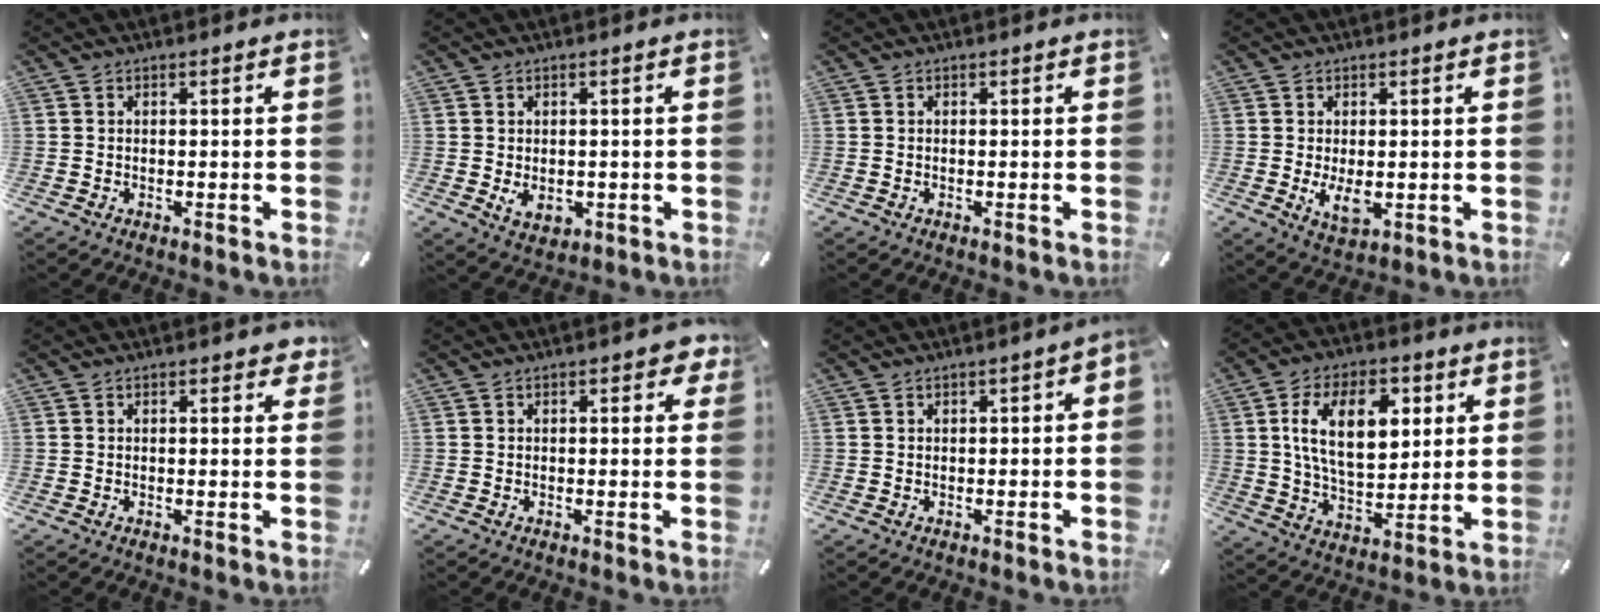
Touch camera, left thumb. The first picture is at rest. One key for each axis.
{"total": 3.7, "fx": -0.5, "fy": 2.7, "fz": 2.5, "tx": -0.050, "ty": -0.005, "tz": -0.011}
{"total": 0.0}
{"total": 5.6, "fx": -0.5, "fy": 2.6, "fz": 4.9, "tx": -0.103, "ty": -0.010, "tz": -0.012}
{"total": 1.6, "fx": 1.0, "fy": 0.6, "fz": 1.1, "tx": -0.010, "ty": -0.004, "tz": 0.014}
{"total": 3.1, "fx": 1.1, "fy": 1.4, "fz": 2.5, "tx": -0.036, "ty": 0.000, "tz": 0.015}
{"total": 1.5, "fx": 0.0, "fy": 0.6, "fz": 1.4, "tx": -0.025, "ty": 0.003, "tz": -0.001}
{"total": 16.1, "fx": 4.9, "fy": 9.5, "fz": 12.0, "tx": -0.220, "ty": 0.007, "tz": 0.083}